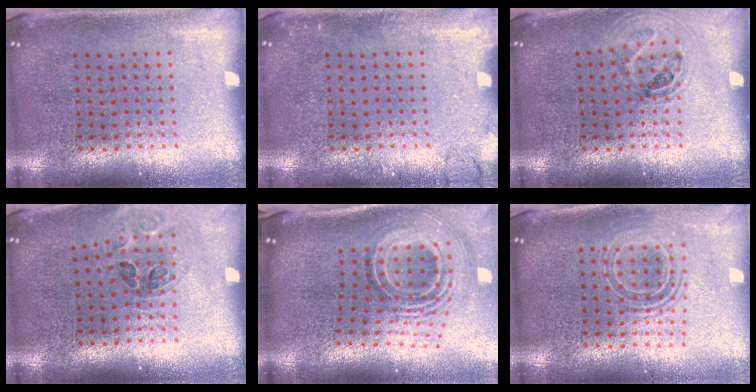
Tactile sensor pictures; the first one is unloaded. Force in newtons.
{"total": 1.2, "press": 1.1, "slide": 0.2}
{"total": 0.9, "press": 0.9, "slide": 0.2}
{"total": 0.9, "press": 0.9, "slide": 0.2}
{"total": 2.6, "press": 1.7, "slide": 2.0}
{"total": 1.7, "press": 1.3, "slide": 1.1}